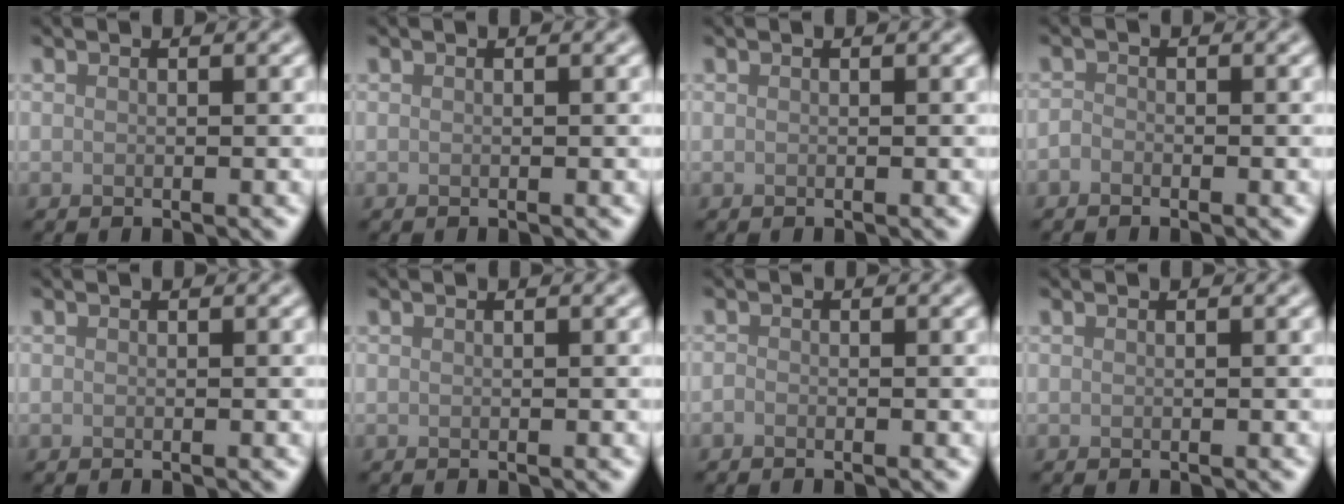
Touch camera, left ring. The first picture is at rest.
{"total": 0.0}
{"total": 0.0}
{"total": 0.9, "force": [-0.7, 0.5, 0.3], "torque": [-0.004, -0.001, -0.016]}
{"total": 0.0}
{"total": 0.0}
{"total": 0.5, "force": [-0.4, 0.2, 0.2], "torque": [-0.002, -0.003, -0.009]}
{"total": 0.0}